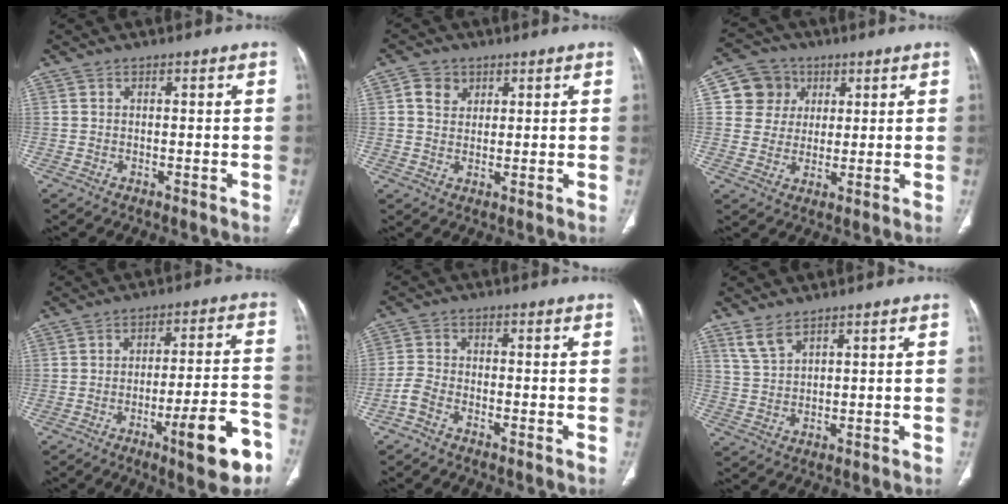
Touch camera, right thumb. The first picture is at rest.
{"total": 4.2, "force": [1.7, 3.4, 1.6], "torque": [-0.012, -0.005, 0.030]}
{"total": 8.3, "force": [2.7, 7.7, 1.6], "torque": [0.007, -0.002, 0.045]}
{"total": 13.3, "force": [-6.9, 2.4, 11.1], "torque": [-0.150, 0.037, -0.094]}
{"total": 3.2, "force": [-2.4, 1.5, 1.6], "torque": [-0.041, 0.016, -0.051]}
{"total": 3.9, "force": [3.1, 1.3, 2.1], "torque": [-0.044, -0.012, 0.072]}